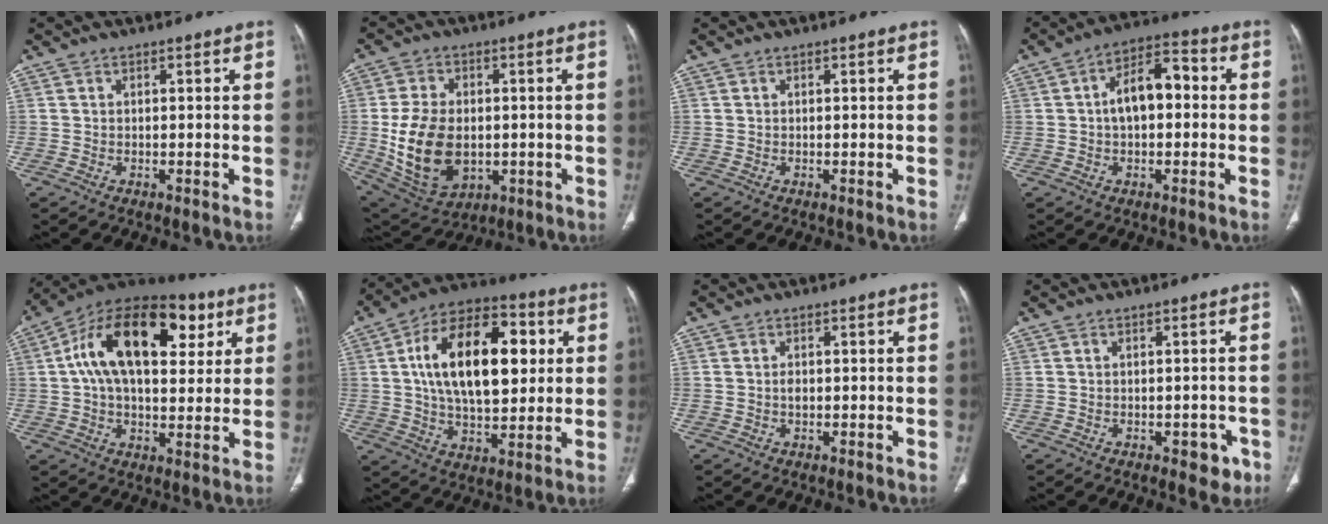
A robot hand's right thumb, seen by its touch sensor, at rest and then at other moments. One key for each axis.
{"total": 16.2, "fx": -1.4, "fy": 11.0, "fz": 11.8, "tx": -0.204, "ty": -0.002, "tz": 0.002}
{"total": 0.0}
{"total": 9.8, "fx": 0.4, "fy": 5.6, "fz": 8.0, "tx": -0.120, "ty": 0.034, "tz": -0.003}
{"total": 23.3, "fx": 7.3, "fy": 12.9, "fz": 18.0, "tx": -0.273, "ty": 0.020, "tz": 0.109}
{"total": 22.7, "fx": 4.3, "fy": 12.3, "fz": 18.7, "tx": -0.282, "ty": 0.008, "tz": 0.065}
{"total": 1.2, "fx": 0.0, "fy": 0.8, "fz": 0.9, "tx": -0.015, "ty": 0.001, "tz": 0.001}
{"total": 4.0, "fx": -1.9, "fy": 2.3, "fz": 2.6, "tx": -0.010, "ty": 0.009, "tz": -0.019}